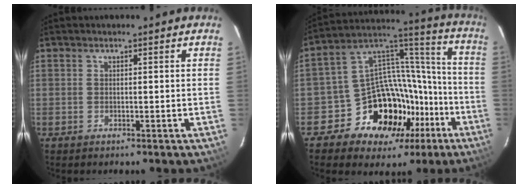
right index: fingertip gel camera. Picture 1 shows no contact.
{"total": 20.4, "force": [-11.6, 14.8, 8.0], "torque": [-0.150, 0.078, -0.160]}